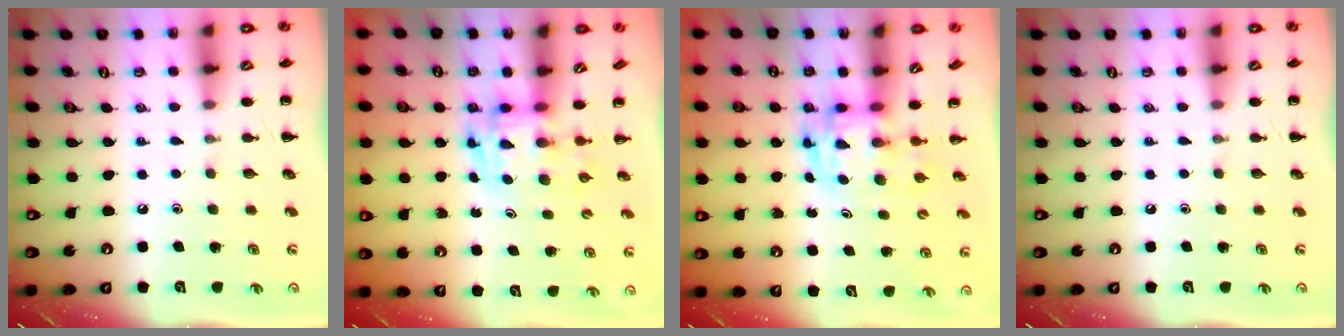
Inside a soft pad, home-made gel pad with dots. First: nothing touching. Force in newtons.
{"total": 3.6, "press": 3.5, "slide": 0.6}
{"total": 2.8, "press": 2.7, "slide": 0.5}
{"total": 0.0}